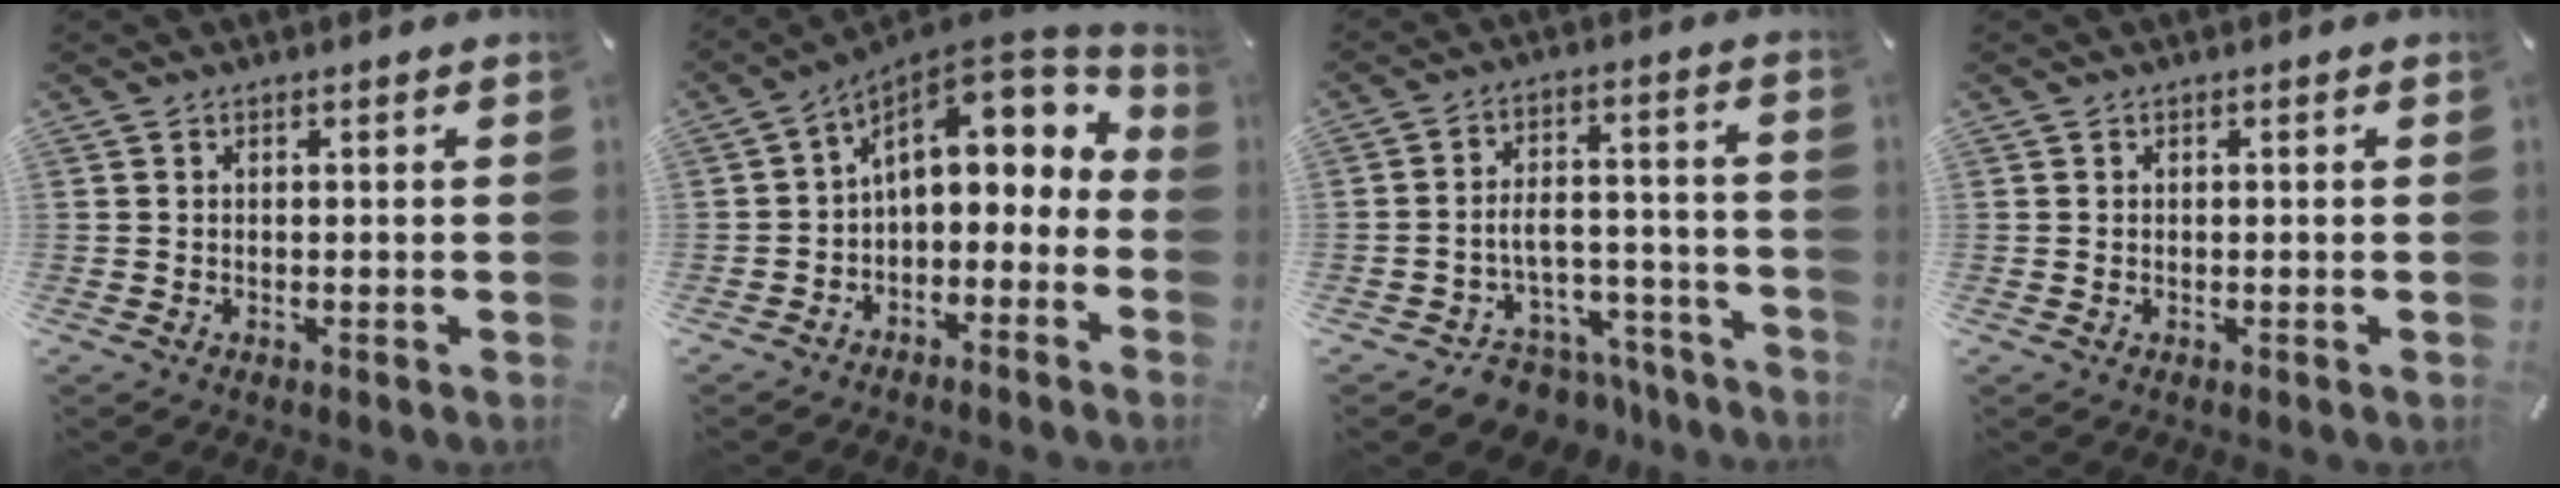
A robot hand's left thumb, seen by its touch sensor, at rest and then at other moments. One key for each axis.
{"total": 11.8, "fx": 4.6, "fy": 7.5, "fz": 7.8, "tx": -0.109, "ty": -0.037, "tz": 0.081}
{"total": 8.0, "fx": -4.6, "fy": 5.9, "fz": 3.0, "tx": -0.046, "ty": 0.028, "tz": -0.073}
{"total": 0.6, "fx": -0.1, "fy": 0.2, "fz": 0.5, "tx": -0.010, "ty": 0.000, "tz": -0.003}